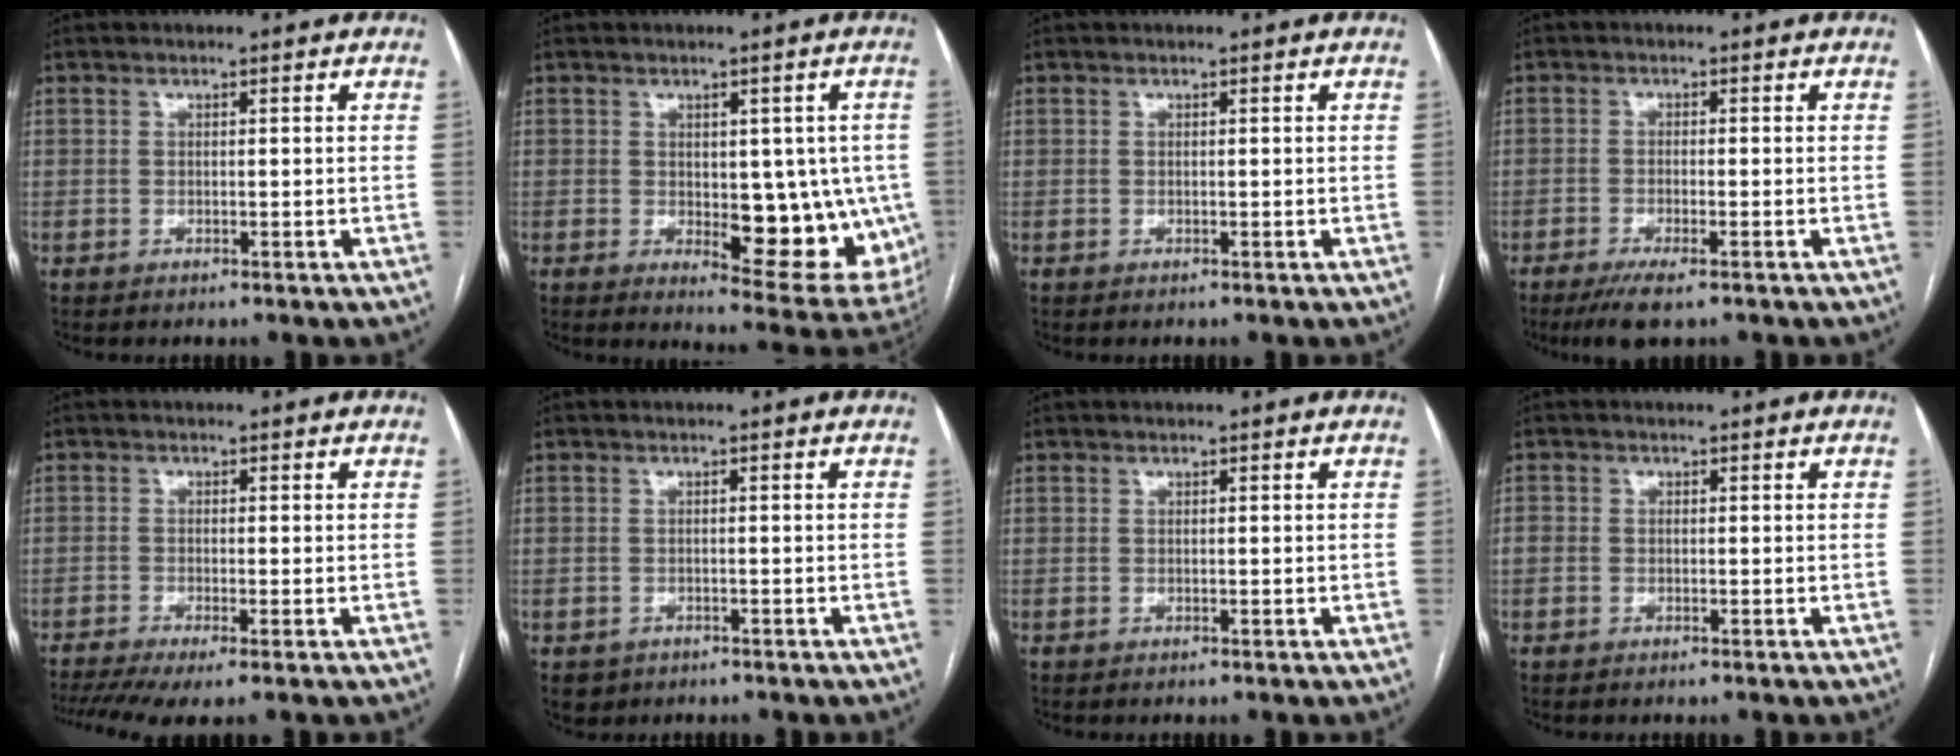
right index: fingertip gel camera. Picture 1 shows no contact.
{"total": 13.8, "force": [-1.5, 5.8, 12.5], "torque": [-0.121, 0.000, 0.001]}
{"total": 0.0}
{"total": 4.8, "force": [-3.2, 0.8, 3.5], "torque": [-0.065, -0.014, -0.055]}
{"total": 6.2, "force": [-4.2, 0.8, 4.5], "torque": [-0.074, -0.011, -0.076]}
{"total": 2.4, "force": [-1.2, 2.0, 0.3], "torque": [-0.002, 0.002, -0.017]}
{"total": 0.0}
{"total": 1.9, "force": [-0.2, 1.7, 0.7], "torque": [-0.018, 0.013, -0.001]}